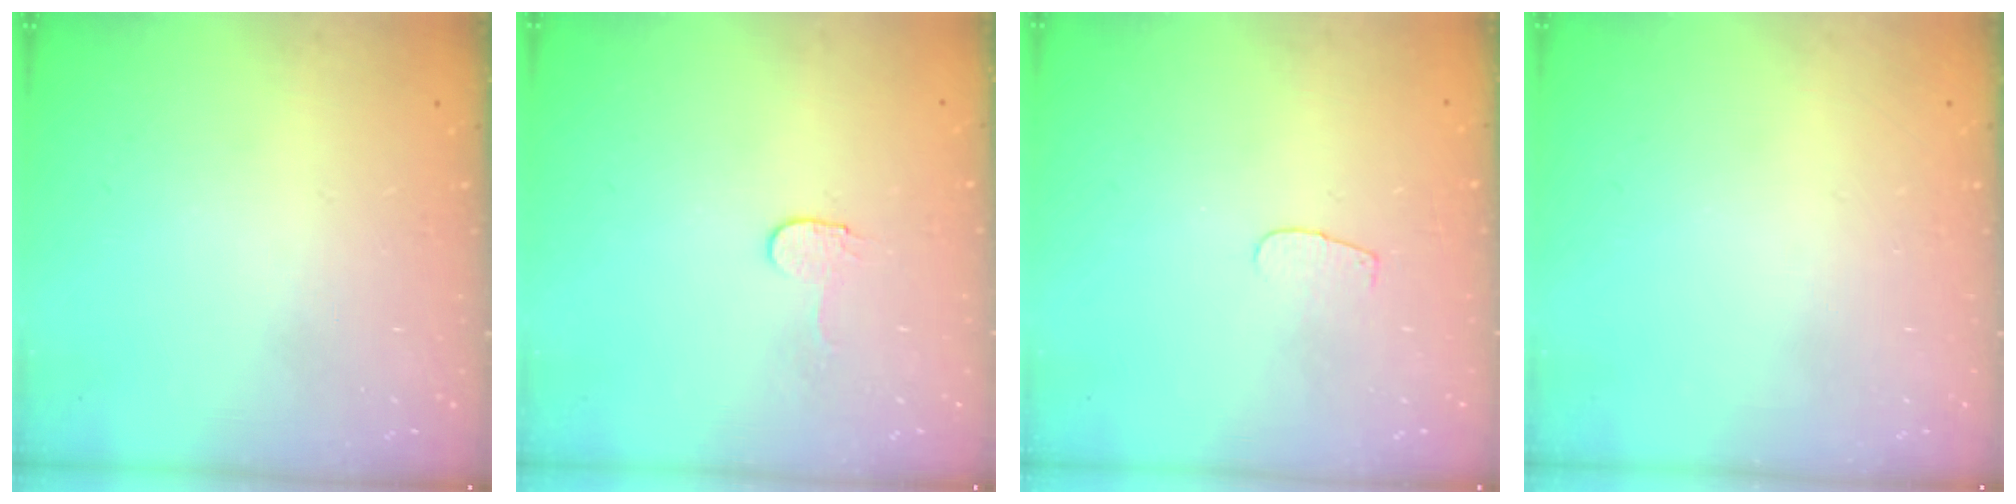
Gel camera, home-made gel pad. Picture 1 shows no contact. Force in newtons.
{"total": 2.9, "press": 2.9, "slide": 0.3}
{"total": 3.3, "press": 3.3, "slide": 0.3}
{"total": 0.0}